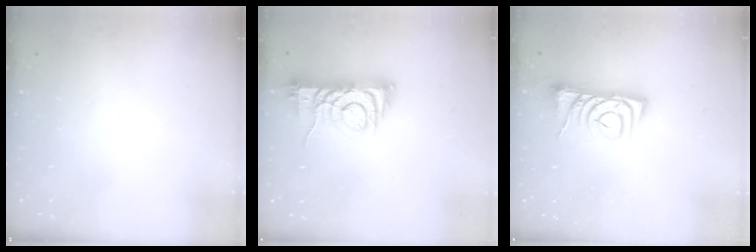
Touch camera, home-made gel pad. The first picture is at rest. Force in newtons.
{"total": 8.0, "press": 7.9, "slide": 1.3}
{"total": 9.8, "press": 9.7, "slide": 1.1}